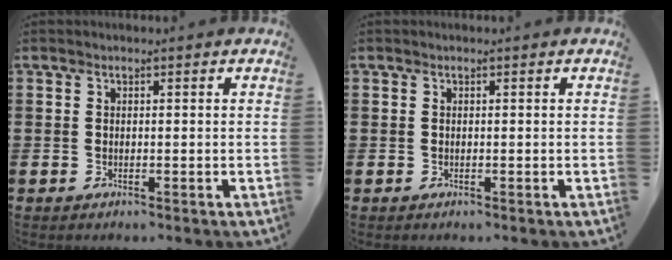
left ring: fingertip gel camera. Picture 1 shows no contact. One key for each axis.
{"total": 0.0}